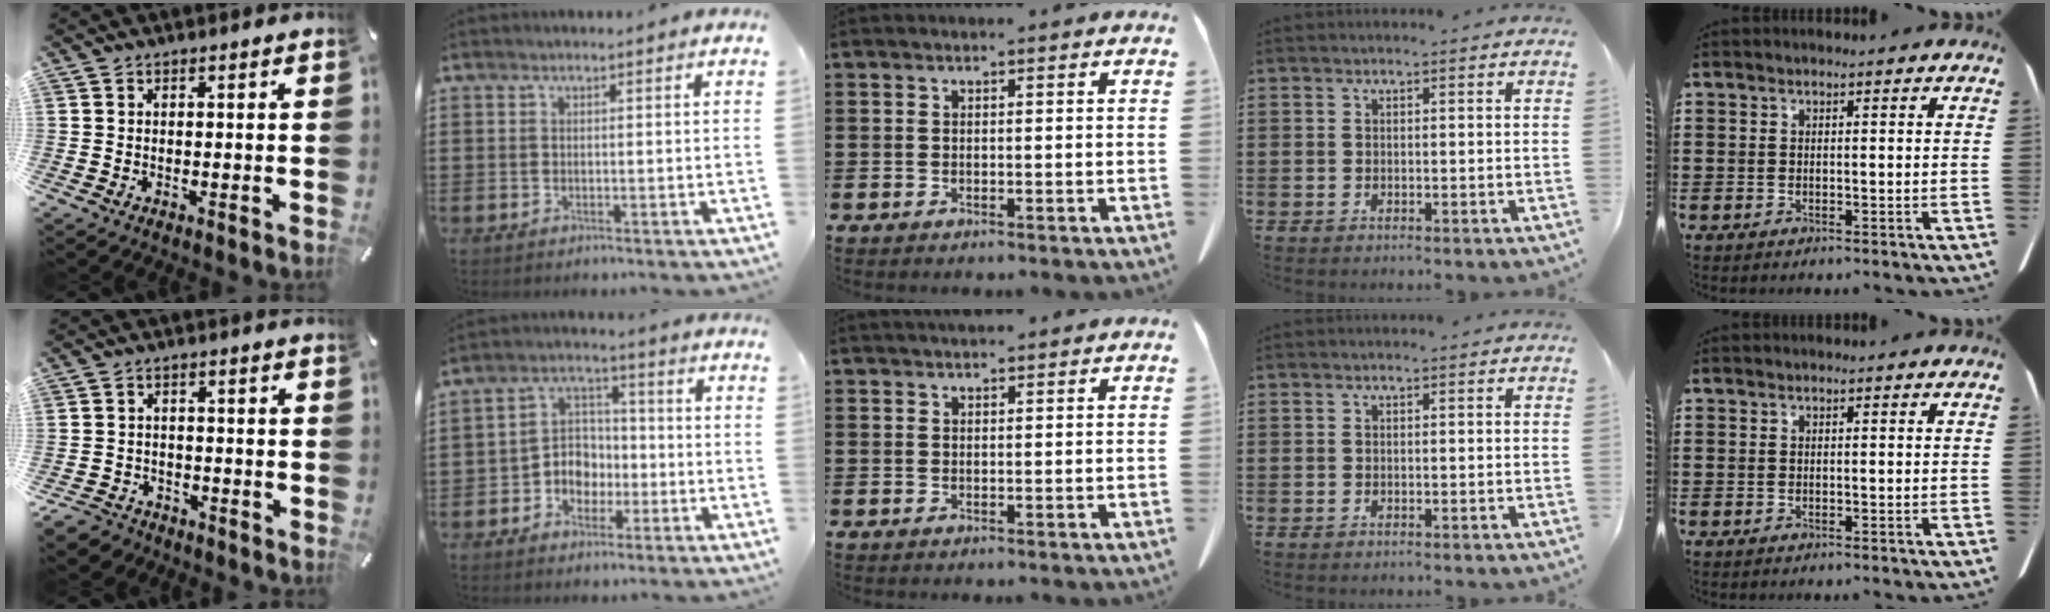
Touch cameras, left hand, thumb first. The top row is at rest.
{"thumb": {"total": 4.6, "force": [-3.6, 2.6, 1.1], "torque": [-0.035, 0.014, -0.073]}, "index": {"total": 5.5, "force": [-2.3, 4.7, 1.7], "torque": [-0.045, 0.013, -0.046]}, "middle": {"total": 1.3, "force": [1.2, 0.2, 0.4], "torque": [-0.009, 0.000, 0.023]}}